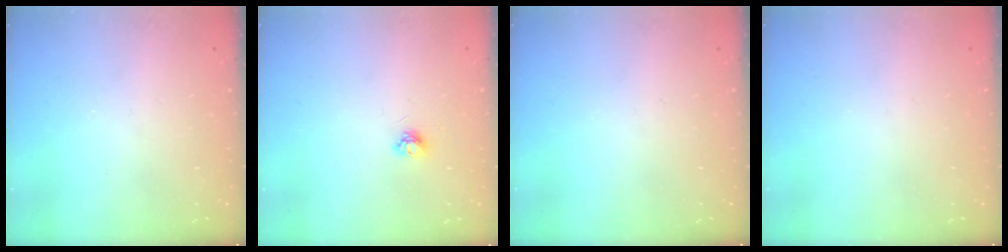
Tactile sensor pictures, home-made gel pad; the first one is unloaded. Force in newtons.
{"total": 4.4, "press": 4.4, "slide": 0.6}
{"total": 0.0}
{"total": 0.0}